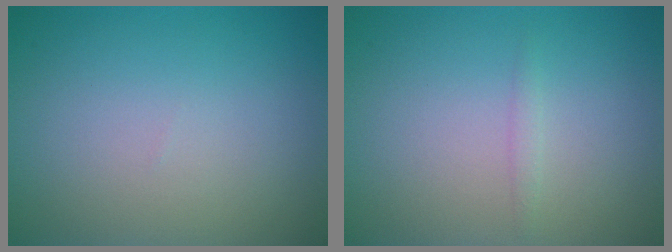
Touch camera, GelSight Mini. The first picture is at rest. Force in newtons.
{"total": 0.7, "press": 0.7, "slide": 0.0}